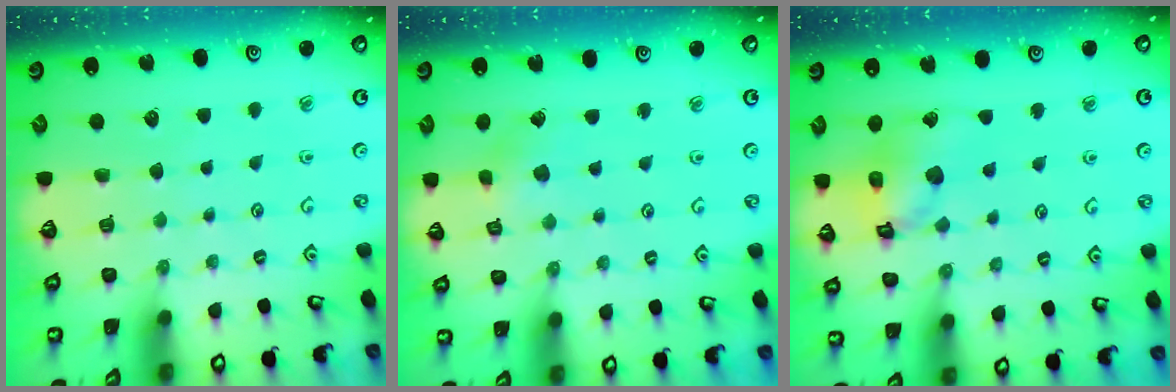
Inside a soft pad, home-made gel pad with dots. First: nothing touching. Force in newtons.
{"total": 3.5, "press": 3.5, "slide": 0.2}
{"total": 14.1, "press": 13.9, "slide": 1.9}